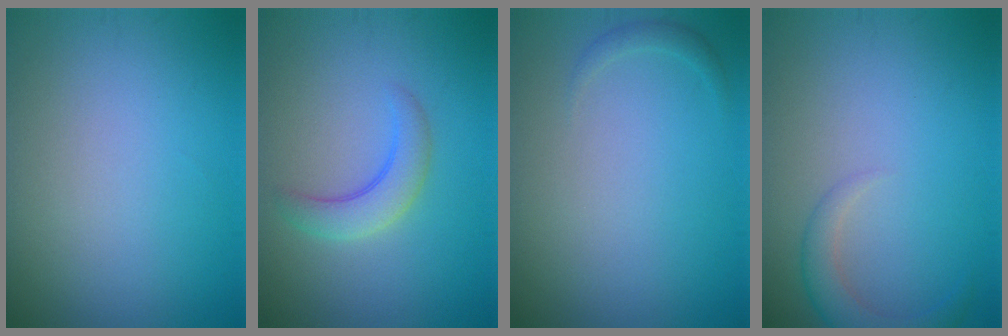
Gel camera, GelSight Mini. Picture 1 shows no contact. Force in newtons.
{"total": 3.0, "press": 3.0, "slide": 0.3}
{"total": 0.8, "press": 0.8, "slide": 0.1}
{"total": 2.6, "press": 2.5, "slide": 0.2}